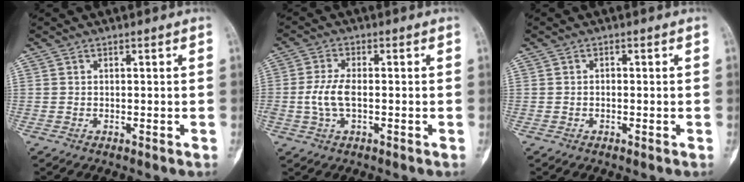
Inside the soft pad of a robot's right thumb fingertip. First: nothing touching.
{"total": 5.6, "force": [-0.6, 2.6, 4.9], "torque": [-0.115, 0.008, -0.012]}
{"total": 0.5, "force": [-0.2, 0.4, 0.3], "torque": [0.000, 0.003, -0.008]}